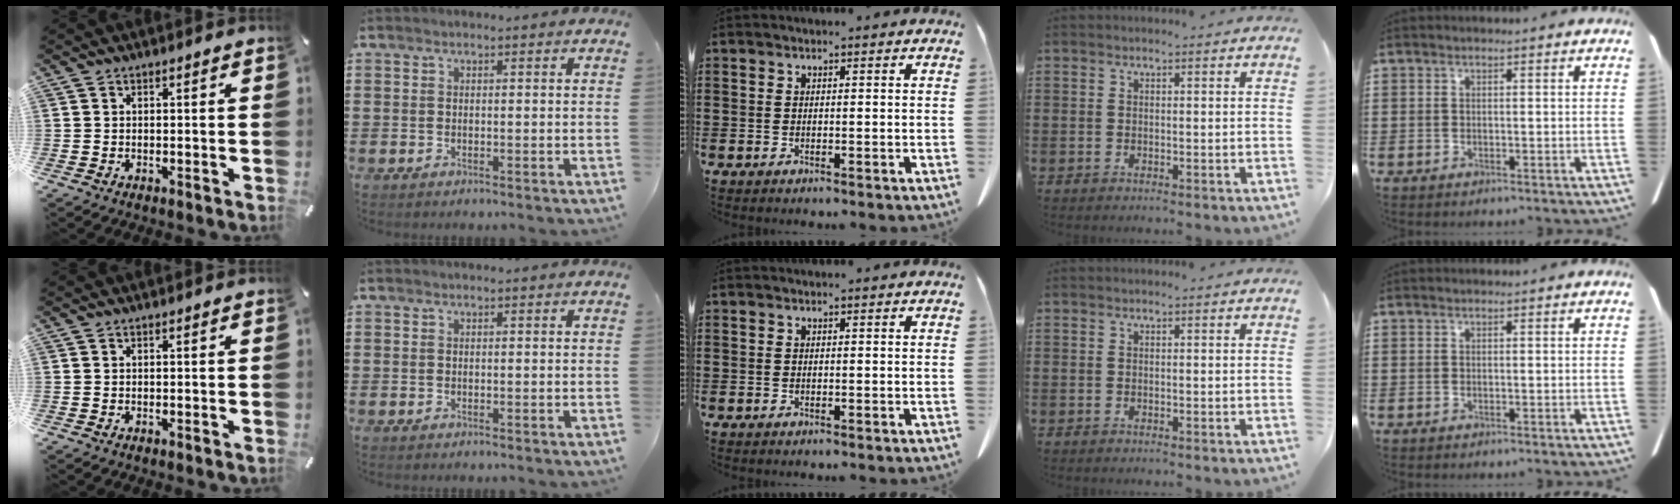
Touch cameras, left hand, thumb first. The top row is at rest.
{}